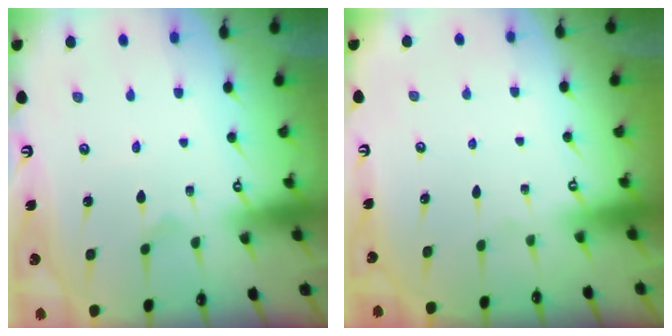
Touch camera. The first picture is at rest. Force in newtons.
{"total": 0.0}